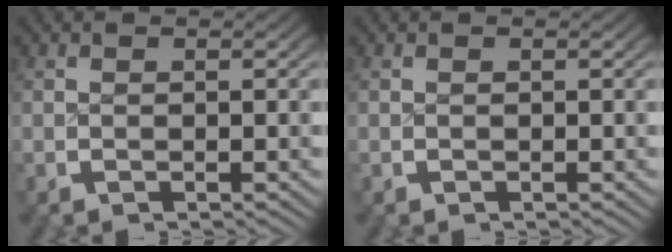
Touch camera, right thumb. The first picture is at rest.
{"total": 0.0}